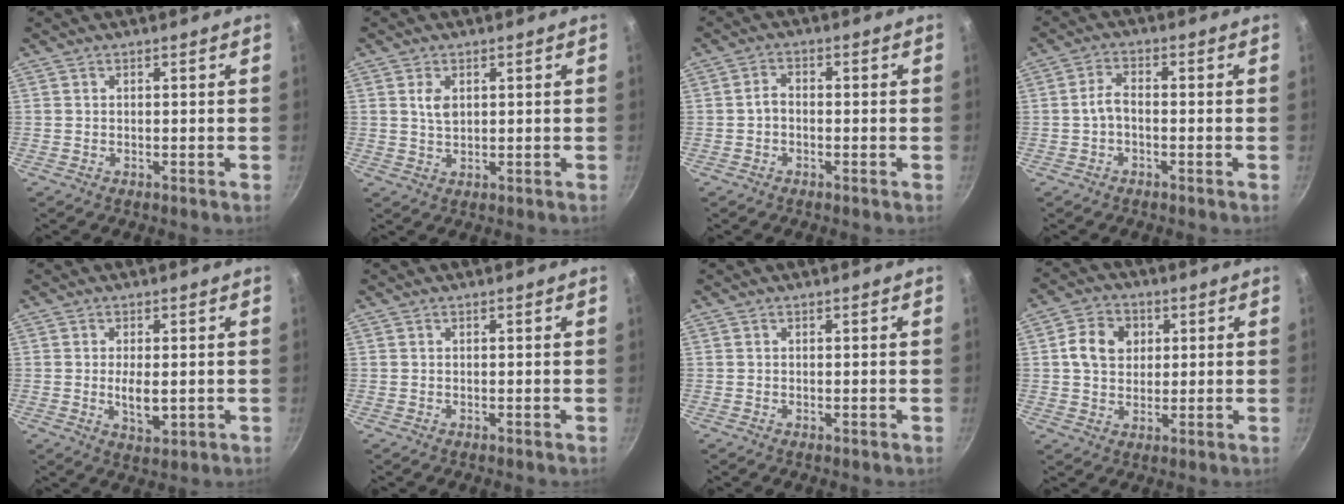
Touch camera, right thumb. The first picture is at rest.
{"total": 2.9, "force": [1.0, 1.7, 2.1], "torque": [-0.036, -0.007, 0.022]}
{"total": 2.5, "force": [-0.6, 1.8, 1.7], "torque": [-0.022, 0.013, -0.017]}
{"total": 3.5, "force": [-0.8, 2.0, 2.8], "torque": [-0.051, 0.018, -0.019]}
{"total": 4.9, "force": [-0.3, 2.3, 4.4], "torque": [-0.075, -0.011, -0.001]}
{"total": 0.0}
{"total": 0.0}
{"total": 8.7, "force": [1.8, 7.0, 4.9], "torque": [-0.064, 0.001, 0.028]}